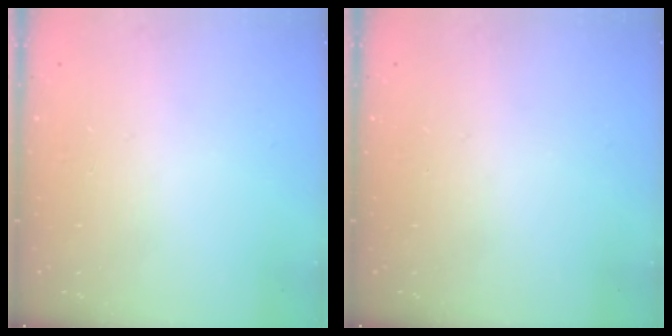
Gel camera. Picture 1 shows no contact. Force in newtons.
{"total": 0.0}